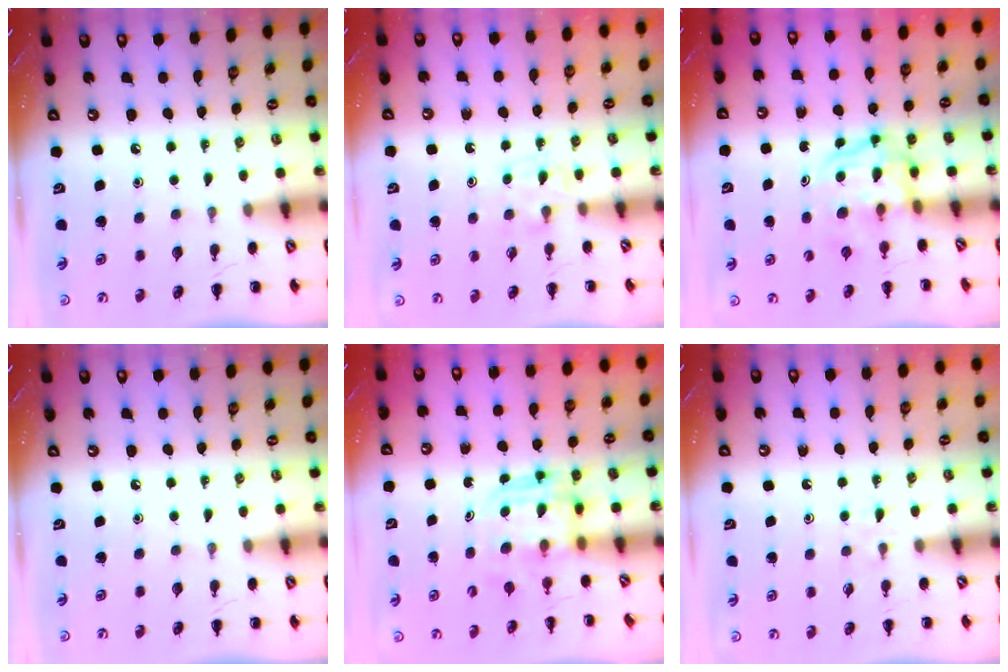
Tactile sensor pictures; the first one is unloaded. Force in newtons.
{"total": 4.8, "press": 4.6, "slide": 1.4}
{"total": 3.8, "press": 3.8, "slide": 0.4}
{"total": 0.0}
{"total": 3.6, "press": 3.6, "slide": 0.2}
{"total": 2.9, "press": 2.6, "slide": 1.3}